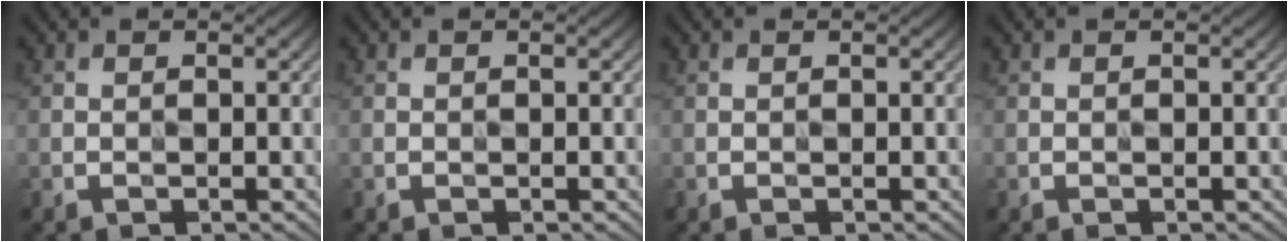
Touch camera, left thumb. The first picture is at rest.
{"total": 0.0}
{"total": 0.0}
{"total": 0.0}